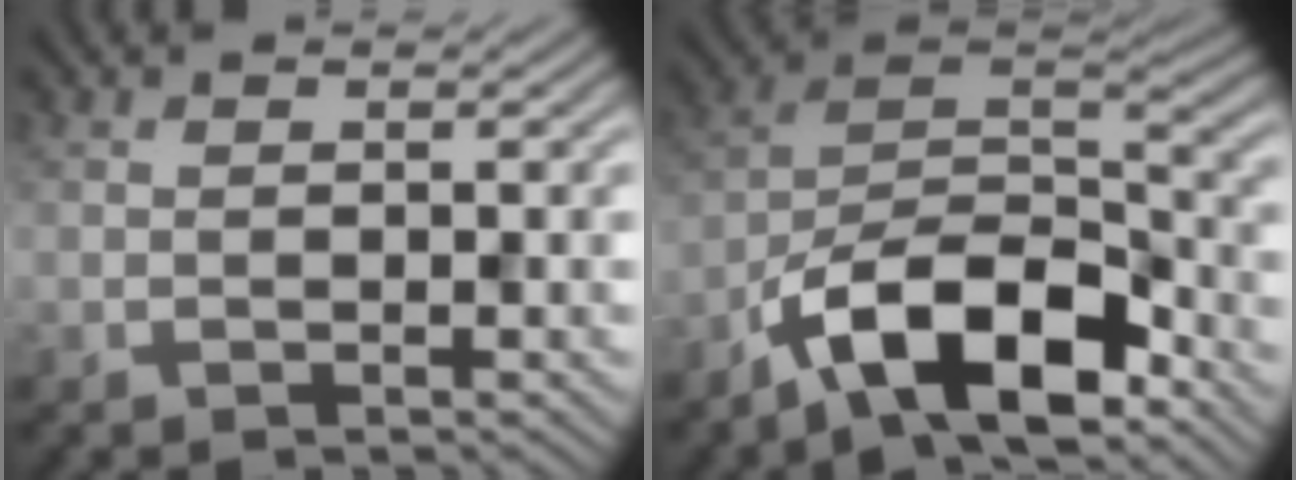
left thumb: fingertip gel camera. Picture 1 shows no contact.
{"total": 12.7, "force": [-8.5, 4.8, 8.2], "torque": [-0.136, -0.001, -0.174]}